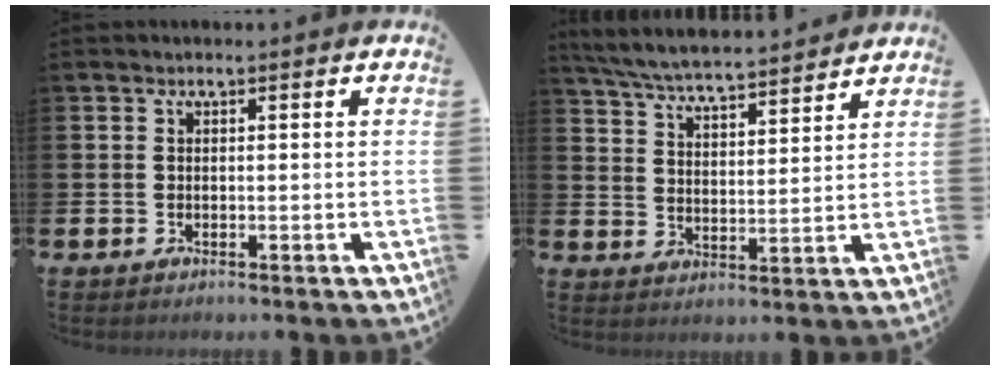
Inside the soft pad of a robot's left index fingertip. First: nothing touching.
{"total": 6.0, "force": [5.8, 0.2, 1.2], "torque": [-0.051, -0.039, 0.102]}